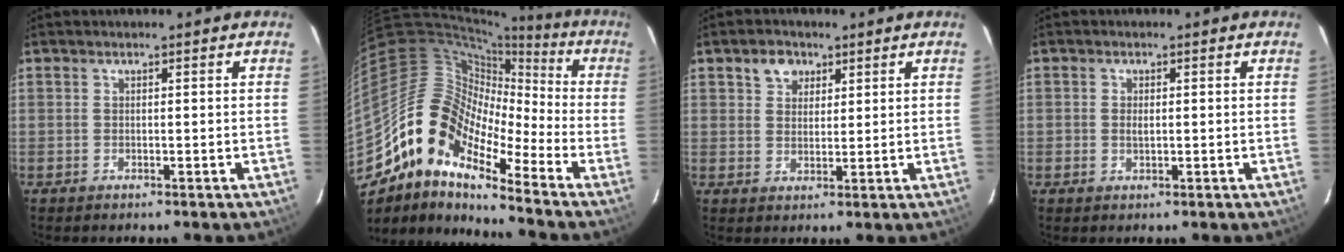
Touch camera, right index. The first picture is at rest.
{"total": 14.5, "force": [-9.5, 5.9, 9.3], "torque": [-0.138, 0.006, -0.199]}
{"total": 4.1, "force": [2.3, 3.1, 1.4], "torque": [-0.016, 0.011, 0.042]}
{"total": 1.4, "force": [-0.1, 1.0, 1.1], "torque": [-0.020, 0.002, -0.002]}